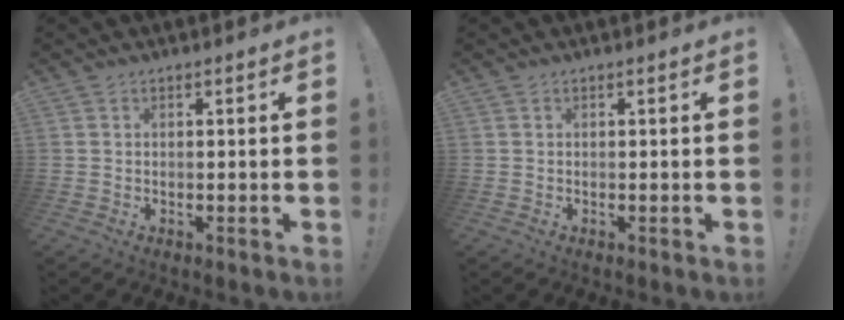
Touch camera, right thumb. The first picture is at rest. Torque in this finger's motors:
{"motor_torque": [-0.01, 0.00, 0.13, -0.04, 0.00]}